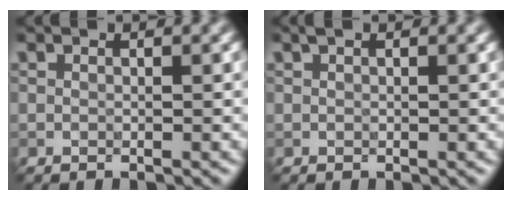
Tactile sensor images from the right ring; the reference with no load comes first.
{"total": 0.7, "force": [0.6, 0.2, 0.4], "torque": [-0.008, -0.003, 0.007]}